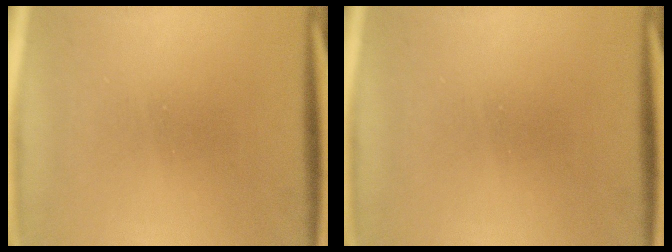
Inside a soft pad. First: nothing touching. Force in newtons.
{"total": 0.0}